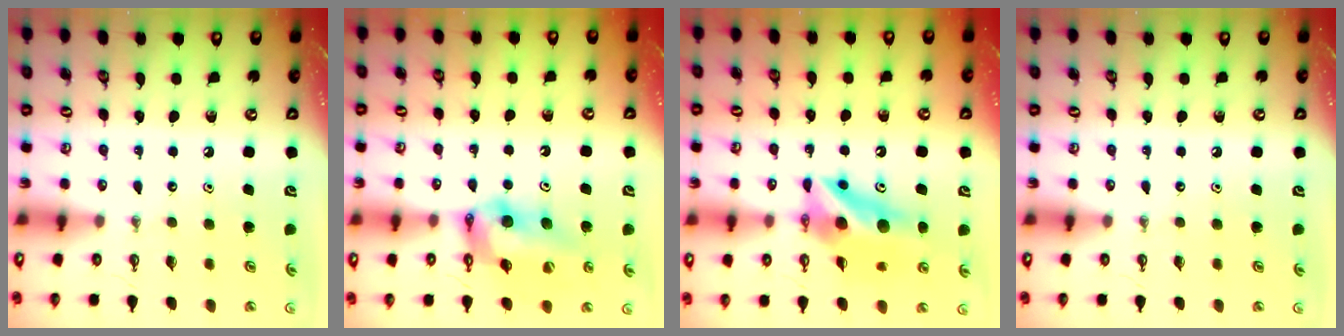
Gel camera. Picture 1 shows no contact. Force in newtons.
{"total": 12.5, "press": 12.4, "slide": 1.6}
{"total": 10.9, "press": 10.8, "slide": 1.2}
{"total": 0.0}